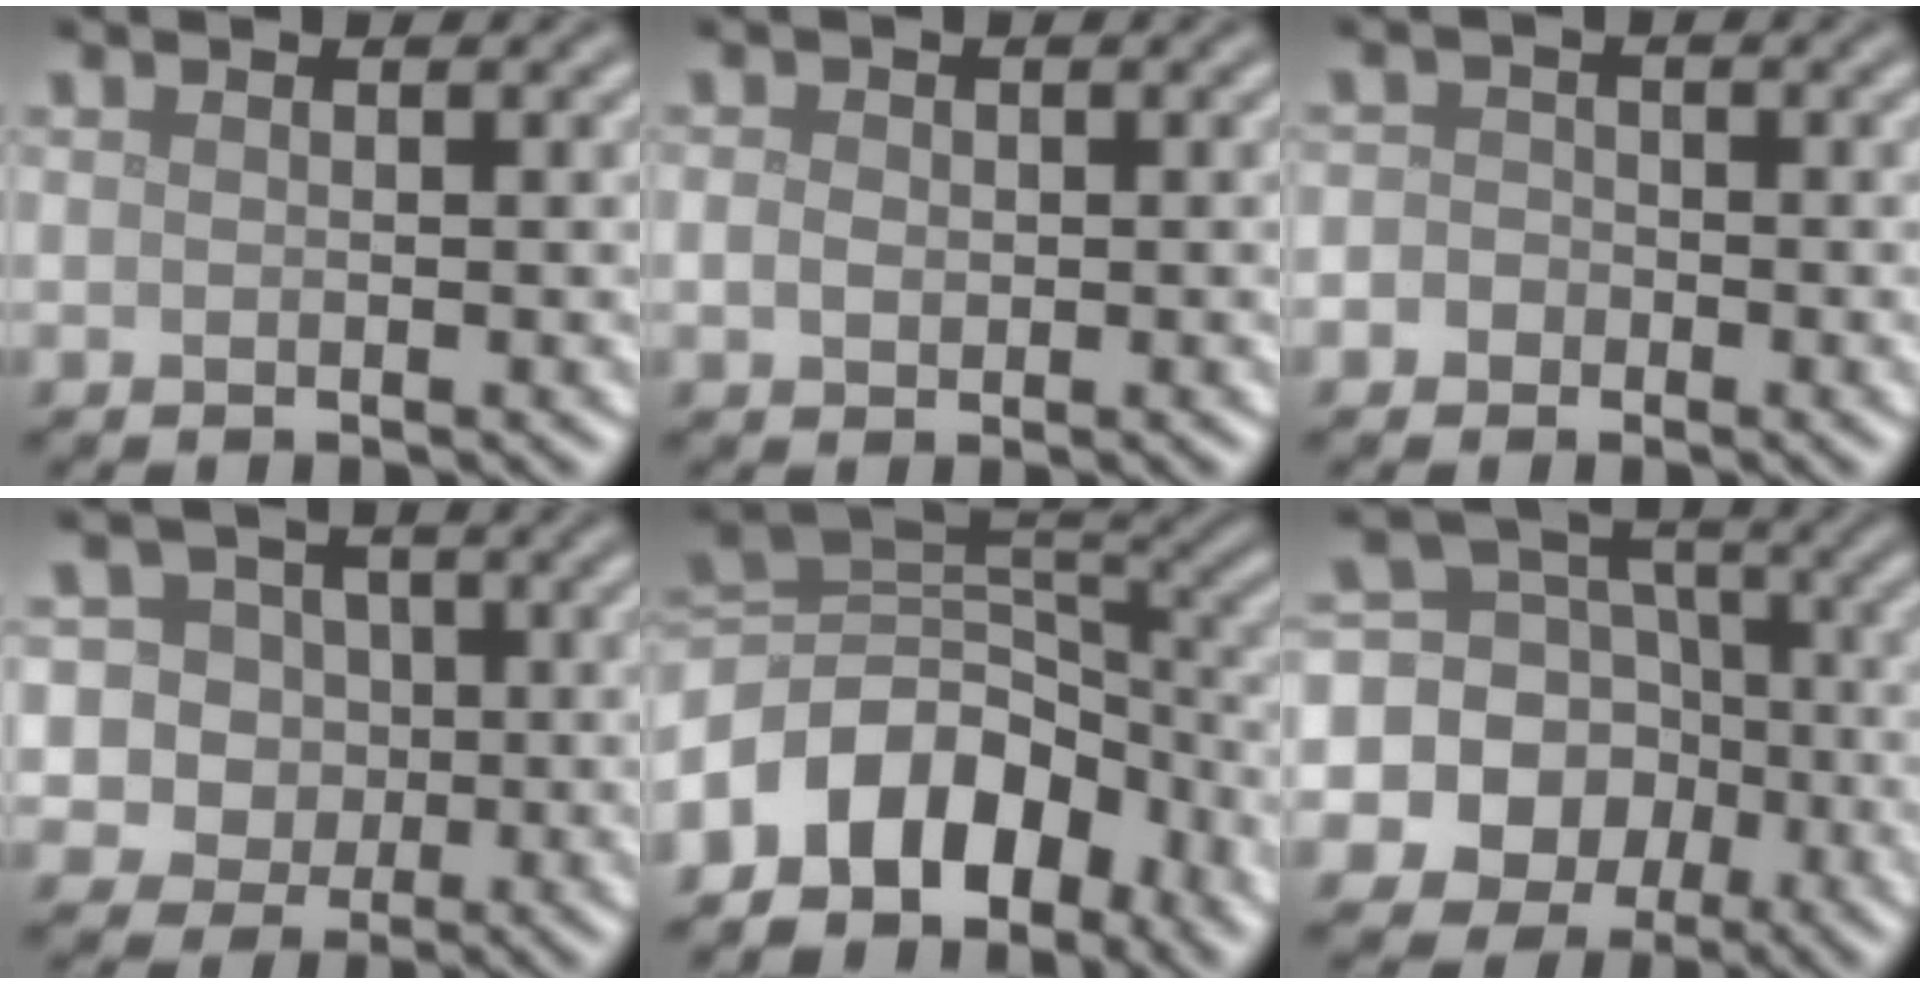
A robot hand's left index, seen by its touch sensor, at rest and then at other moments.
{"total": 1.3, "force": [0.0, 1.1, 0.8], "torque": [-0.015, 0.000, -0.002]}
{"total": 2.2, "force": [-0.8, 2.0, 0.6], "torque": [0.014, 0.012, -0.027]}
{"total": 7.2, "force": [1.4, 6.6, 2.5], "torque": [-0.035, 0.030, 0.001]}
{"total": 9.0, "force": [-4.8, 6.2, 4.4], "torque": [-0.058, 0.018, -0.100]}
{"total": 15.9, "force": [-4.7, 14.5, 4.2], "torque": [-0.130, -0.010, -0.096]}